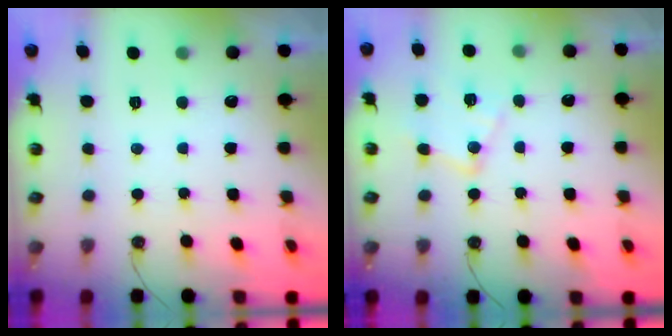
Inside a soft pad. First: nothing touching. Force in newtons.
{"total": 11.5, "press": 11.5, "slide": 0.6}